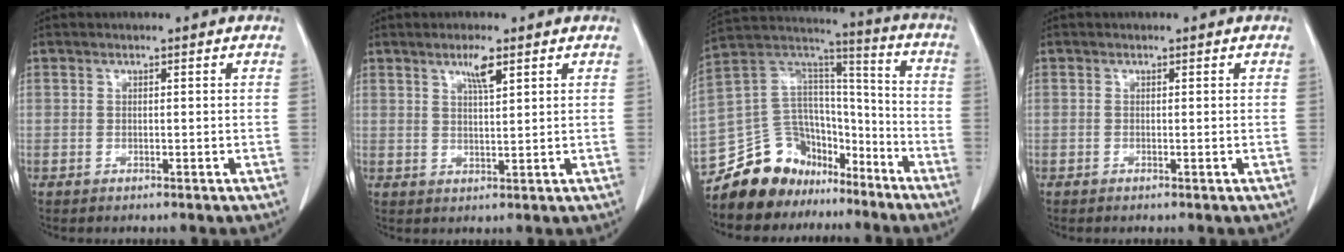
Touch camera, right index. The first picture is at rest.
{"total": 3.5, "force": [2.1, 0.3, 2.7], "torque": [-0.051, -0.002, 0.038]}
{"total": 16.0, "force": [-12.2, 9.6, 4.0], "torque": [-0.070, 0.095, -0.210]}
{"total": 0.0}